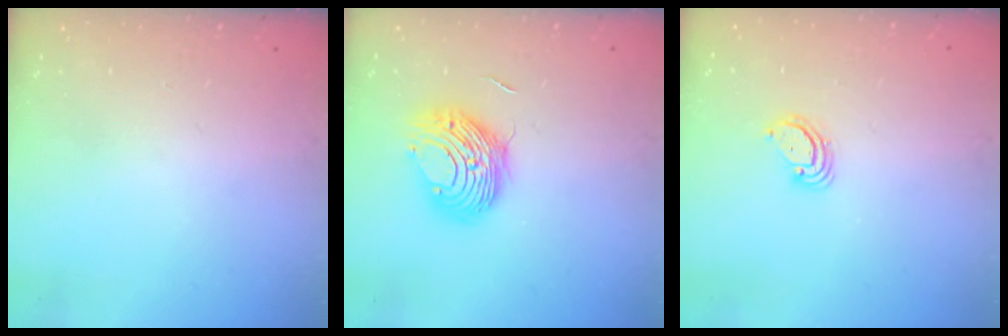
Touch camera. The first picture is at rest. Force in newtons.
{"total": 9.9, "press": 9.9, "slide": 0.7}
{"total": 2.9, "press": 2.9, "slide": 0.2}